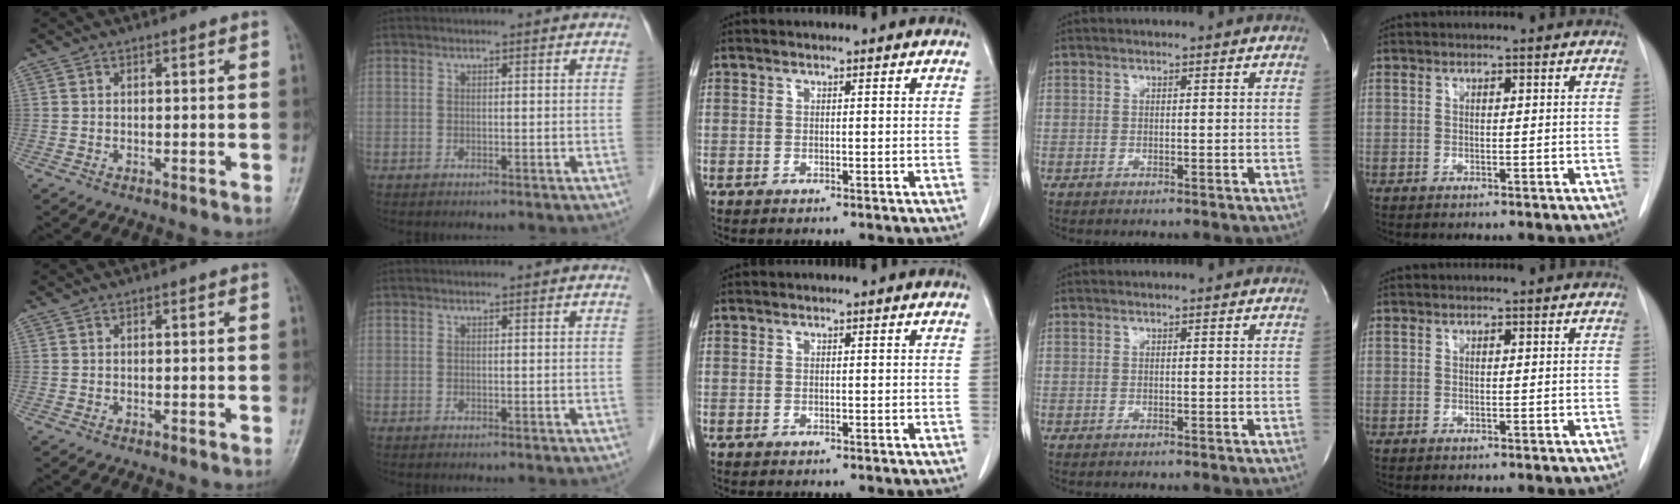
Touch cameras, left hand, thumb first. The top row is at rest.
{}